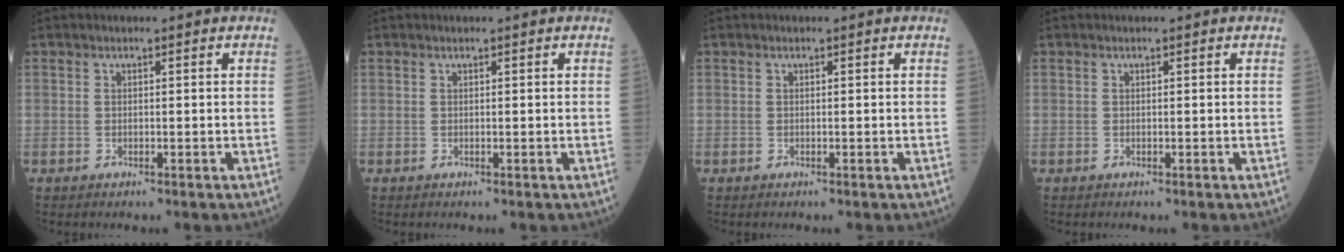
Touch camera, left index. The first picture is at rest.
{"total": 0.0}
{"total": 0.0}
{"total": 0.0}